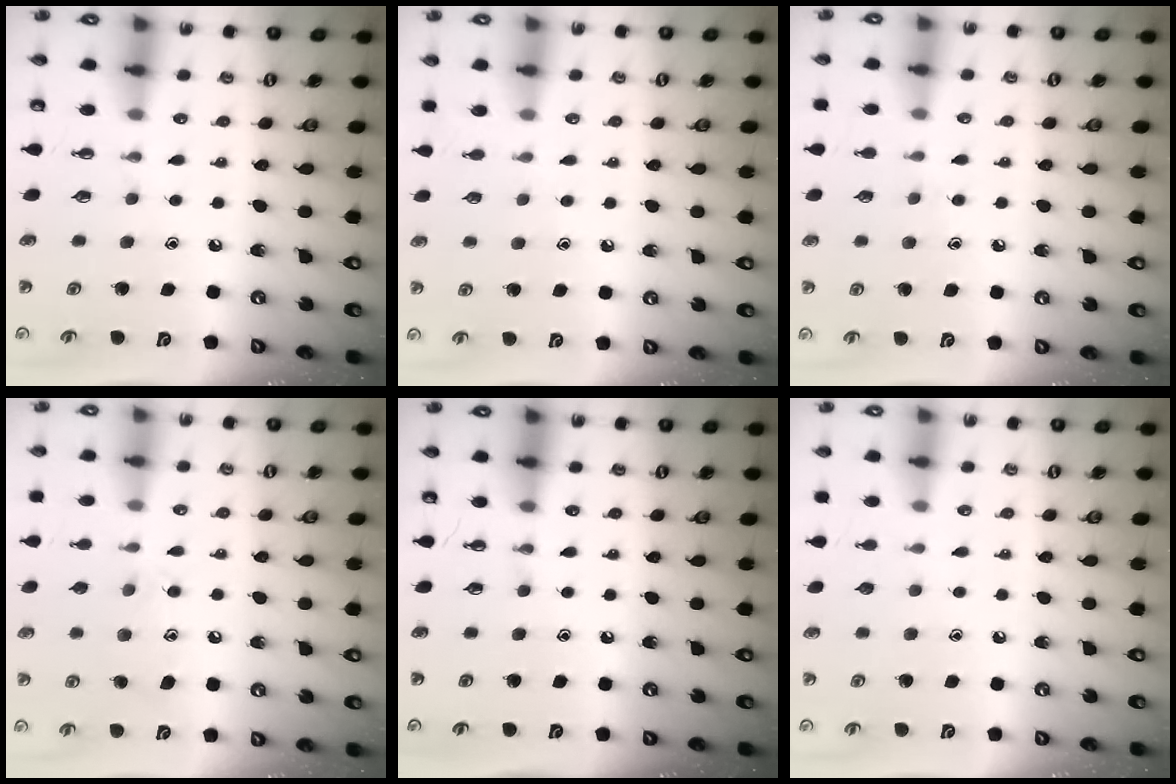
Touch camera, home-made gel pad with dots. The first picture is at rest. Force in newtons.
{"total": 4.1, "press": 4.1, "slide": 0.4}
{"total": 7.3, "press": 7.3, "slide": 0.7}
{"total": 10.3, "press": 10.3, "slide": 0.8}
{"total": 0.0}
{"total": 0.0}